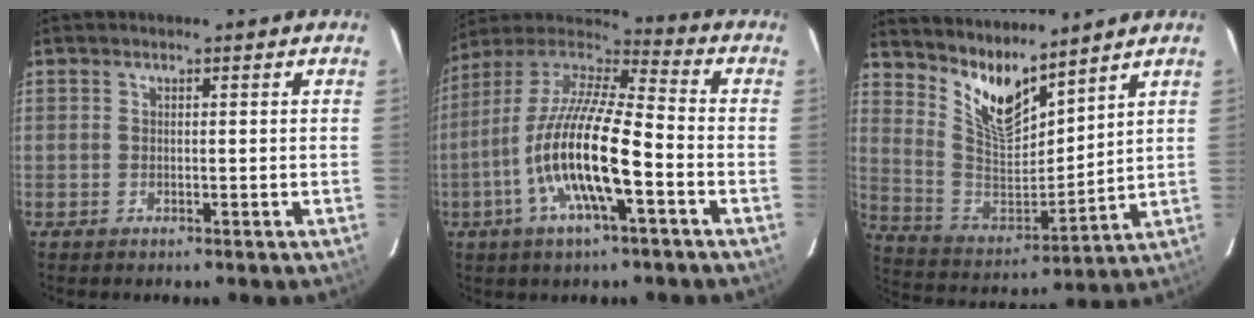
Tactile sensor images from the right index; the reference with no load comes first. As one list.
[{"total": 18.0, "force": [-6.2, 4.0, 16.5], "torque": [-0.316, -0.016, -0.126]}, {"total": 11.7, "force": [9.3, 3.0, 6.5], "torque": [-0.130, -0.023, 0.186]}]